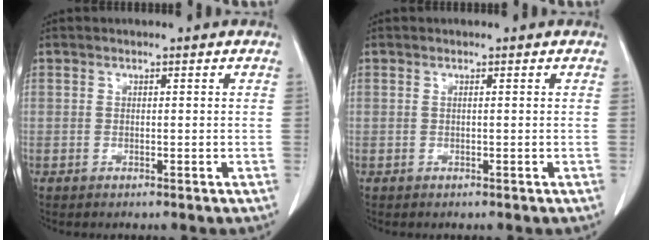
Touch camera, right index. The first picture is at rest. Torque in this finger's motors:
{"motor_torque": [0.16, -0.07, -0.09, 0.00]}